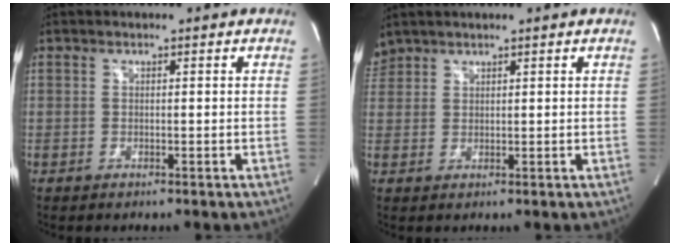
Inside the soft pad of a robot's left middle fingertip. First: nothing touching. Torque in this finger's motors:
{"motor_torque": [0.25, -0.24, 0.05, -0.02]}